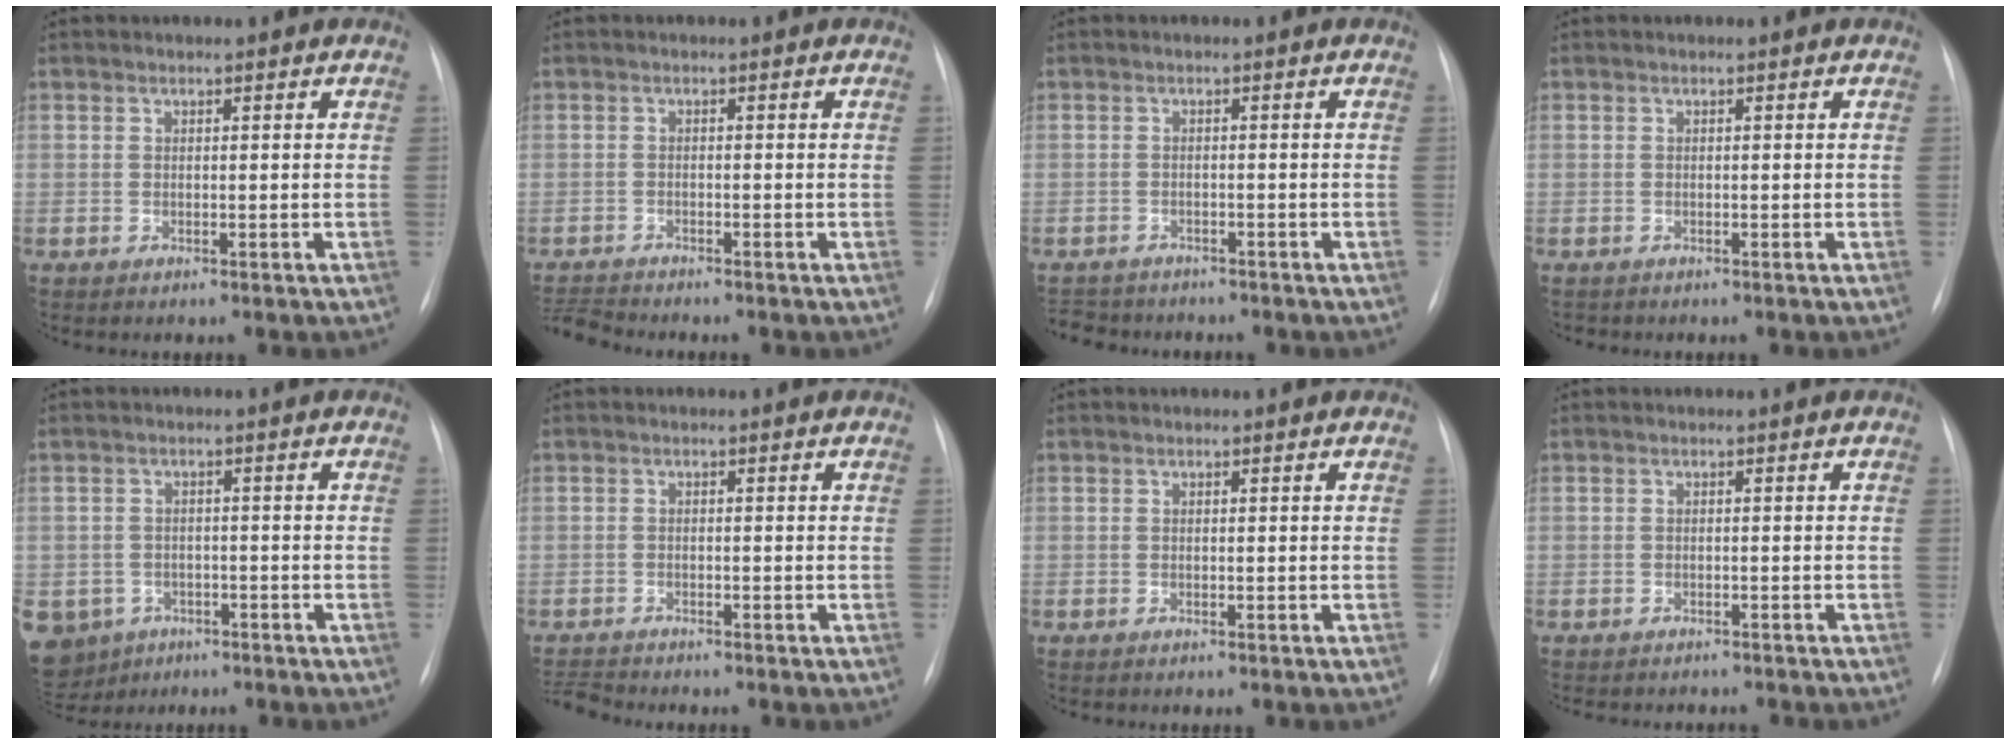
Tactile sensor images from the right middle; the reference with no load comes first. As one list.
[{"total": 3.0, "force": [-3.0, -0.5, -0.1], "torque": [-0.001, -0.022, -0.052]}, {"total": 5.7, "force": [-5.2, 2.1, 0.7], "torque": [-0.013, -0.007, -0.077]}, {"total": 0.6, "force": [-0.6, 0.2, 0.0], "torque": [-0.006, -0.001, -0.008]}, {"total": 9.6, "force": [-5.2, 7.9, 1.8], "torque": [-0.061, 0.004, -0.068]}, {"total": 2.5, "force": [-2.4, -0.6, -0.1], "torque": [-0.003, -0.021, -0.041]}, {"total": 0.0}, {"total": 6.0, "force": [-5.5, 1.5, 2.0], "torque": [-0.021, 0.000, -0.067]}]